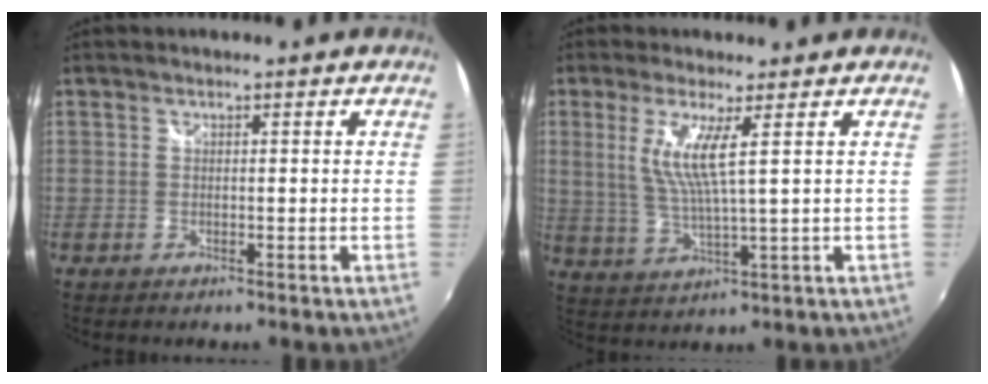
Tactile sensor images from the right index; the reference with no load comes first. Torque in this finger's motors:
{"motor_torque": [0.05, 0.06, 0.24, 0.10]}